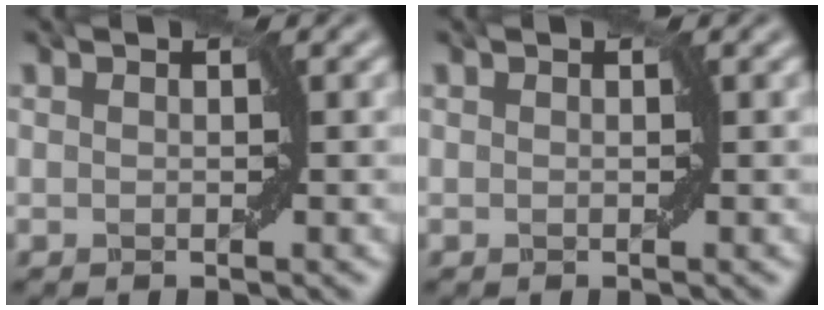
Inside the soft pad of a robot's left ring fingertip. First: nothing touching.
{"total": 0.0}